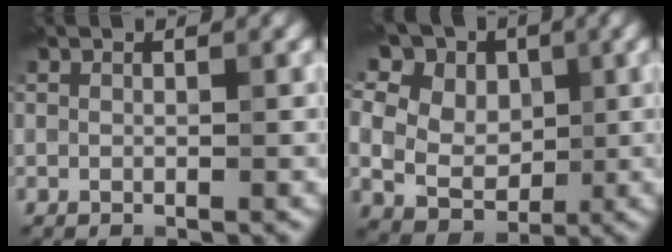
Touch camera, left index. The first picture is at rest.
{"total": 19.2, "force": [7.6, 14.7, 9.9], "torque": [-0.229, 0.059, 0.111]}